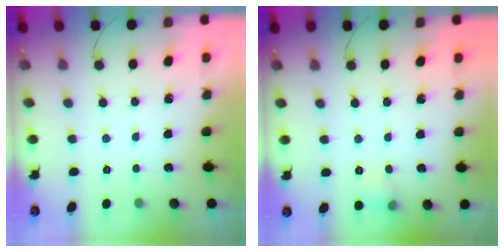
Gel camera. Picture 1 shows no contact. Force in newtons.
{"total": 6.6, "press": 6.3, "slide": 2.0}